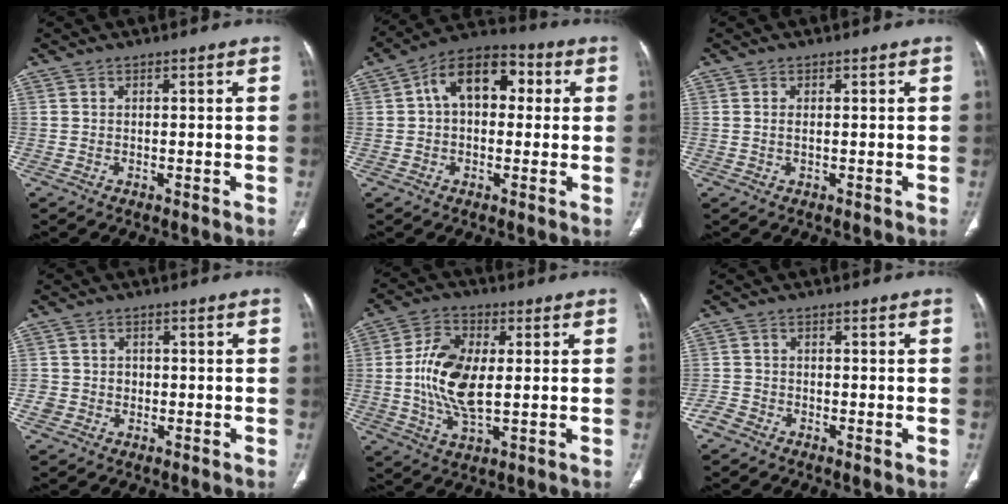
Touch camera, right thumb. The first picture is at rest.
{"total": 12.5, "force": [2.2, 8.1, 9.2], "torque": [-0.119, 0.035, 0.023]}
{"total": 0.9, "force": [0.1, 0.4, 0.8], "torque": [-0.022, 0.001, 0.003]}
{"total": 3.2, "force": [-0.6, 3.1, 0.6], "torque": [0.008, 0.015, -0.009]}
{"total": 12.4, "force": [0.5, 6.3, 10.7], "torque": [-0.212, -0.001, 0.010]}
{"total": 2.1, "force": [-1.6, 1.3, 0.5], "torque": [-0.006, 0.002, -0.036]}